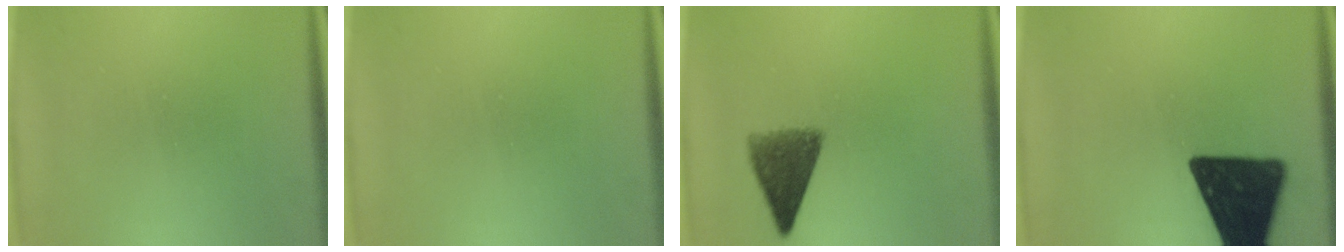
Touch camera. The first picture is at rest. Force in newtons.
{"total": 0.0}
{"total": 6.8}
{"total": 18.5}